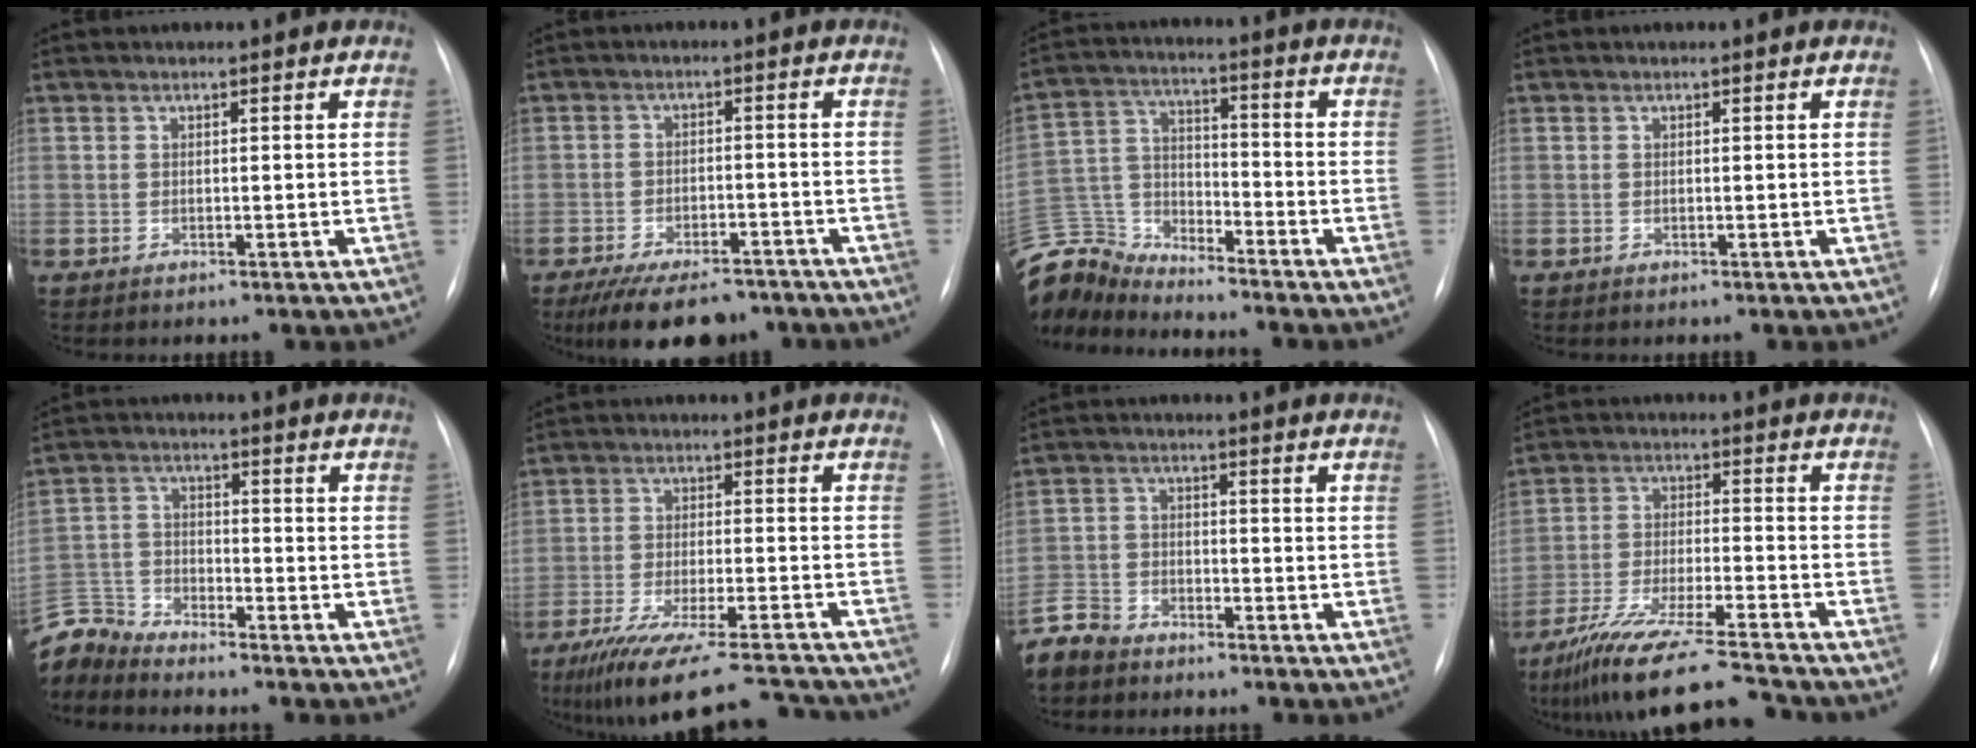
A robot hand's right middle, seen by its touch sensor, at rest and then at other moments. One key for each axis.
{"total": 11.8, "fx": -9.3, "fy": 4.7, "fz": 5.5, "tx": -0.087, "ty": -0.002, "tz": -0.136}
{"total": 12.2, "fx": -12.0, "fy": 1.8, "fz": 0.7, "tx": -0.022, "ty": 0.037, "tz": -0.237}
{"total": 0.0}
{"total": 6.8, "fx": -6.8, "fy": 0.2, "fz": -0.6, "tx": 0.006, "ty": 0.007, "tz": -0.138}
{"total": 19.9, "fx": -17.8, "fy": 2.1, "fz": 8.8, "tx": -0.127, "ty": -0.023, "tz": -0.256}
{"total": 5.5, "fx": -5.0, "fy": 2.2, "fz": 0.7, "tx": -0.013, "ty": -0.010, "tz": -0.102}
{"total": 15.7, "fx": -13.6, "fy": 0.4, "fz": 7.9, "tx": -0.149, "ty": -0.032, "tz": -0.230}